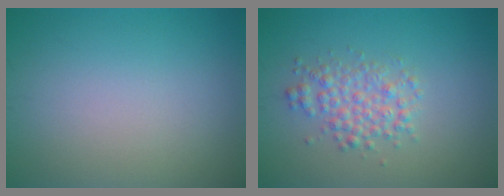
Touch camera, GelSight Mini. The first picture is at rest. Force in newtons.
{"total": 3.0, "press": 3.0, "slide": 0.1}